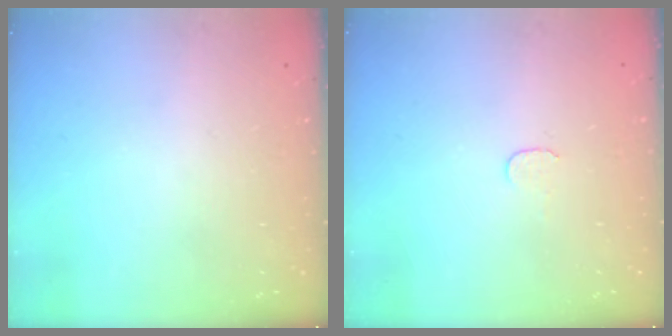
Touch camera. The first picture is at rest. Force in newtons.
{"total": 3.9, "press": 3.9, "slide": 0.3}